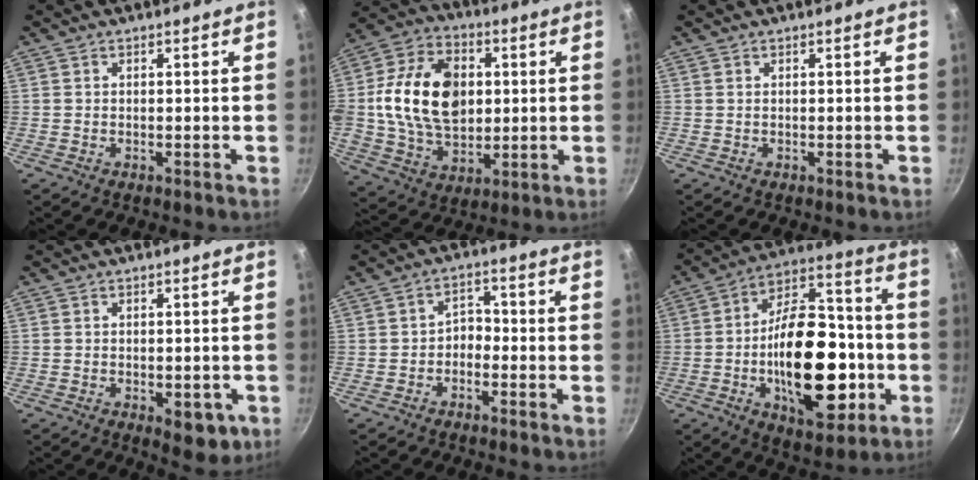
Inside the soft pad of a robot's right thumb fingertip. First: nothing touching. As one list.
[{"total": 20.6, "force": [2.1, 14.5, 14.6], "torque": [-0.238, 0.009, 0.033]}, {"total": 0.0}, {"total": 6.2, "force": [-2.1, 3.2, 4.9], "torque": [-0.037, 0.007, -0.020]}, {"total": 3.2, "force": [-1.5, 2.3, 1.7], "torque": [-0.008, 0.024, -0.031]}, {"total": 26.1, "force": [-5.6, 14.1, 21.2], "torque": [-0.300, 0.048, -0.081]}]